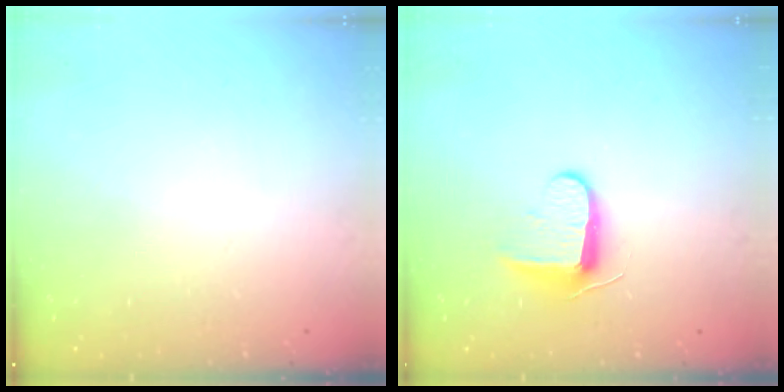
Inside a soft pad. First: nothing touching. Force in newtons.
{"total": 9.1, "press": 9.0, "slide": 1.0}